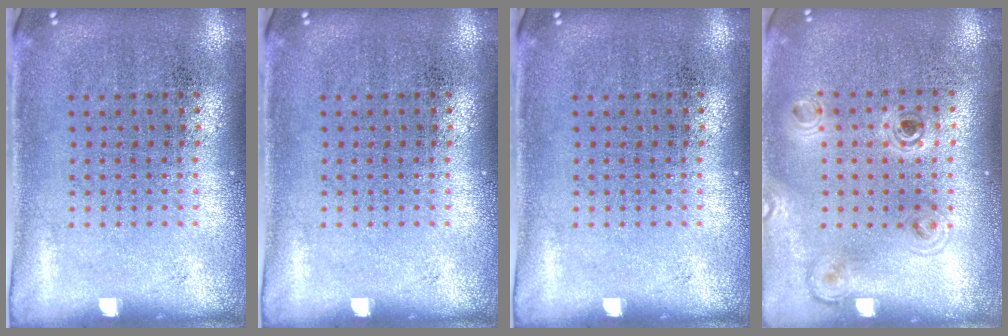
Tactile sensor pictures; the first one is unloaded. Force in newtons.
{"total": 0.0}
{"total": 0.0}
{"total": 1.1, "press": 1.1, "slide": 0.3}